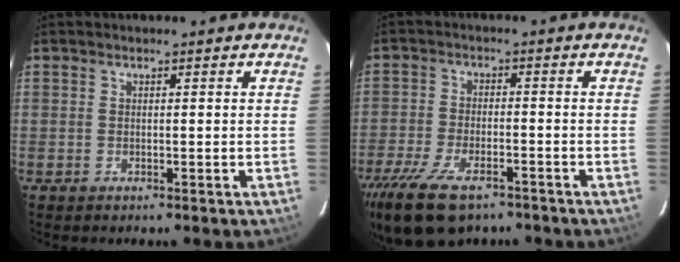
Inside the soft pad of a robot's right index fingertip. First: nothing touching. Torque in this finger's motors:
{"motor_torque": [1.66, -0.47, 0.42, 0.17]}